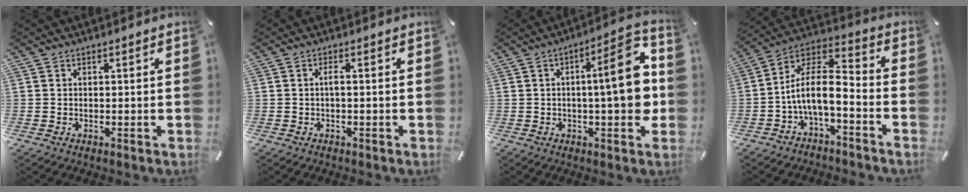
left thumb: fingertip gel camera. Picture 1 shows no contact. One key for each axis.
{"total": 1.8, "fx": -0.2, "fy": 0.2, "fz": 1.7, "tx": -0.033, "ty": 0.001, "tz": -0.005}
{"total": 15.7, "fx": 0.4, "fy": 4.8, "fz": 15.0, "tx": -0.182, "ty": -0.009, "tz": -0.004}
{"total": 10.6, "fx": -3.6, "fy": 4.8, "fz": 8.7, "tx": -0.177, "ty": 0.005, "tz": -0.068}